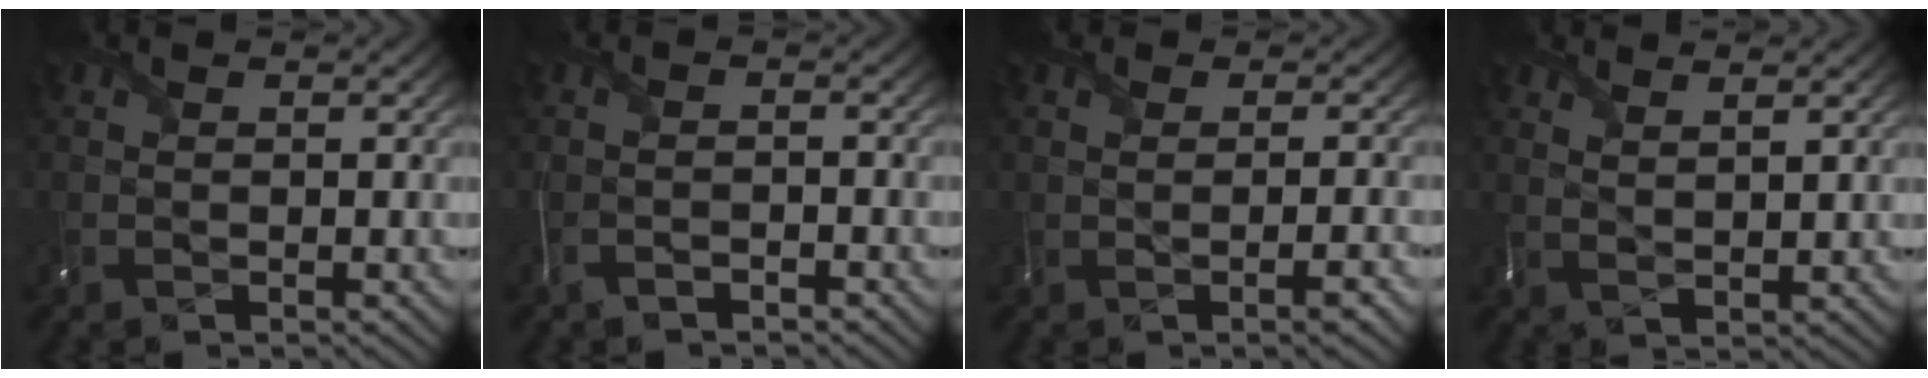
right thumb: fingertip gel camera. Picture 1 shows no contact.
{"total": 2.0, "force": [-2.0, -0.4, 0.0], "torque": [0.003, -0.002, -0.043]}
{"total": 2.2, "force": [-0.2, 0.4, 2.1], "torque": [-0.024, 0.012, -0.022]}
{"total": 2.8, "force": [2.2, 0.5, 1.7], "torque": [-0.015, -0.008, 0.031]}